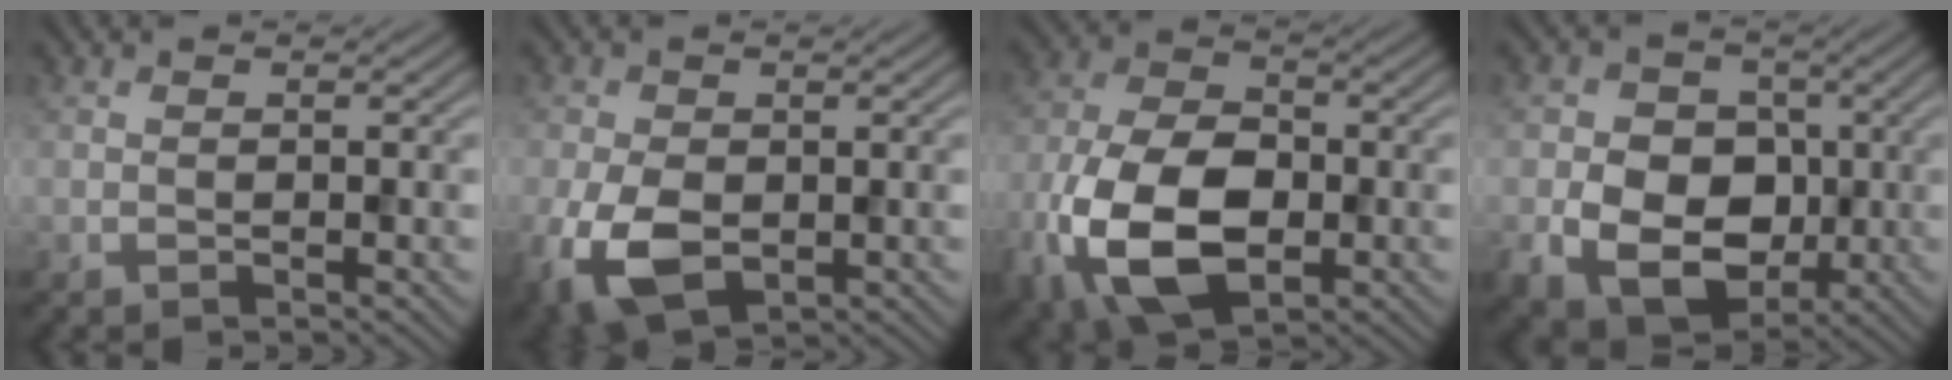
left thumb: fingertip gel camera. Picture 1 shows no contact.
{"total": 8.3, "force": [-2.3, 5.3, 6.0], "torque": [-0.162, -0.023, -0.044]}
{"total": 14.8, "force": [-4.7, 8.8, 10.9], "torque": [-0.264, -0.032, -0.092]}
{"total": 11.2, "force": [-2.4, 8.9, 6.4], "torque": [-0.126, -0.028, -0.056]}